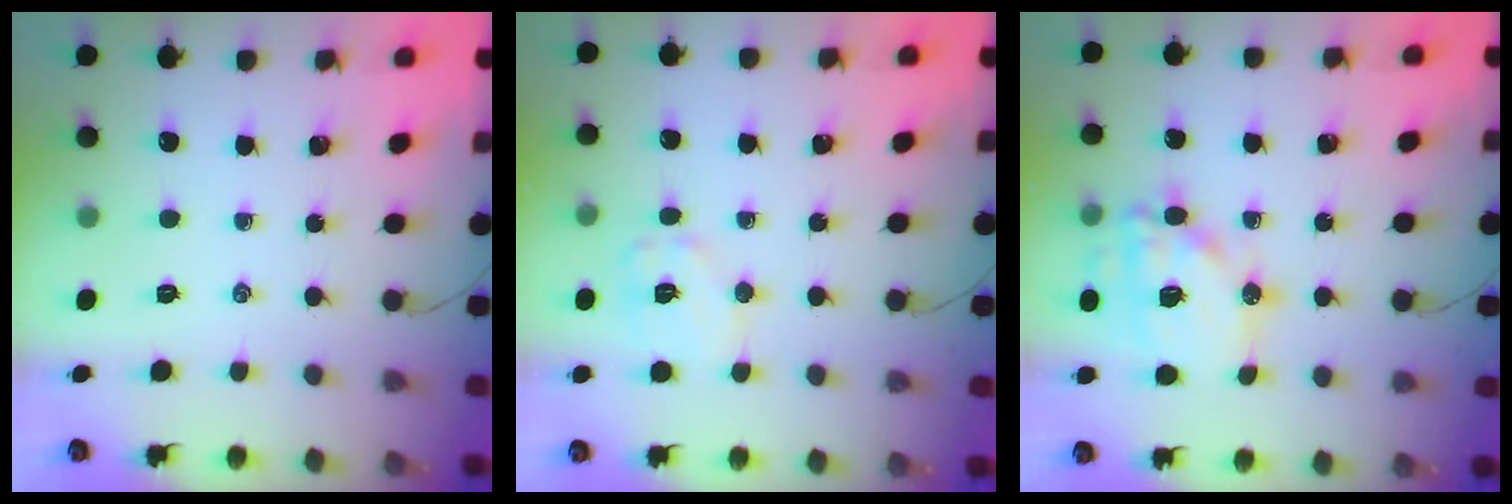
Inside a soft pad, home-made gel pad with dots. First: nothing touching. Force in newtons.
{"total": 8.3, "press": 8.3, "slide": 0.5}
{"total": 16.1, "press": 15.9, "slide": 2.5}